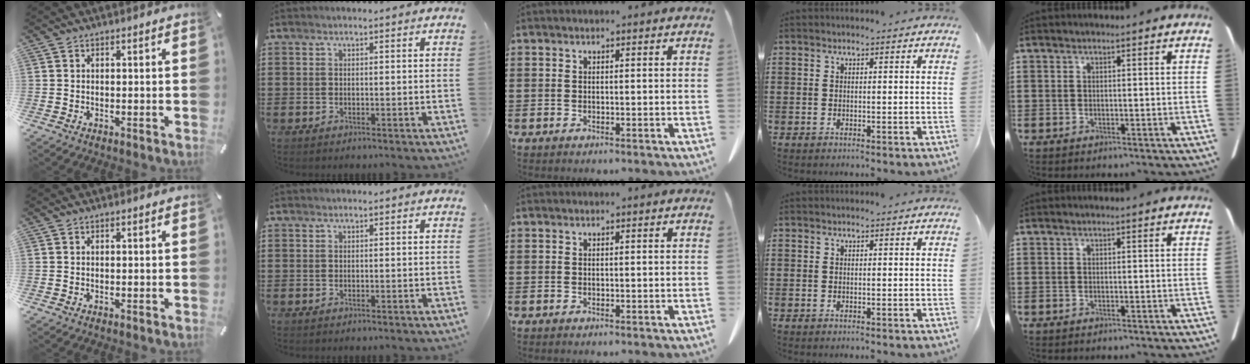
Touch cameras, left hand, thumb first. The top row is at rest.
{}